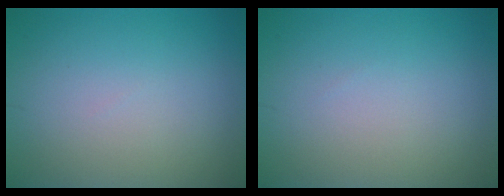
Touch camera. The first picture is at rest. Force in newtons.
{"total": 0.0}